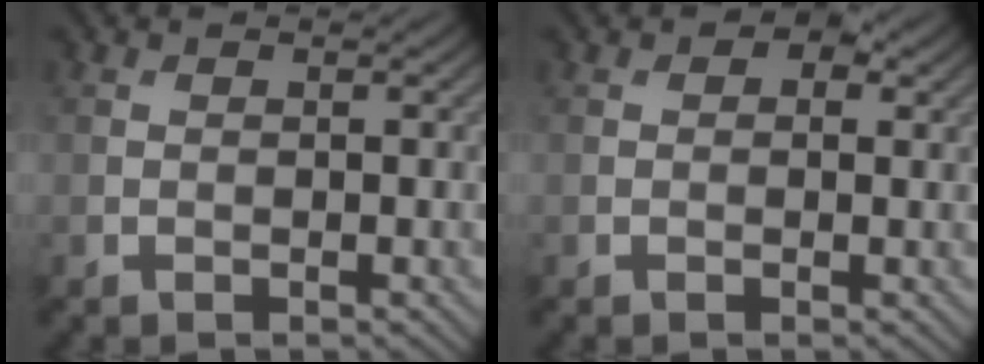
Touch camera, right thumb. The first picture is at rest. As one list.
[{"total": 2.2, "force": [1.0, 1.4, 1.4], "torque": [-0.013, -0.003, 0.008]}]